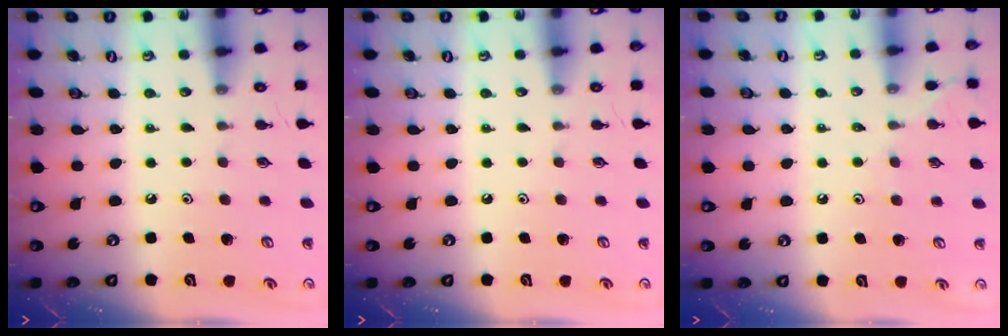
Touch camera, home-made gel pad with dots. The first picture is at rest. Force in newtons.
{"total": 0.0}
{"total": 3.8, "press": 3.7, "slide": 0.5}